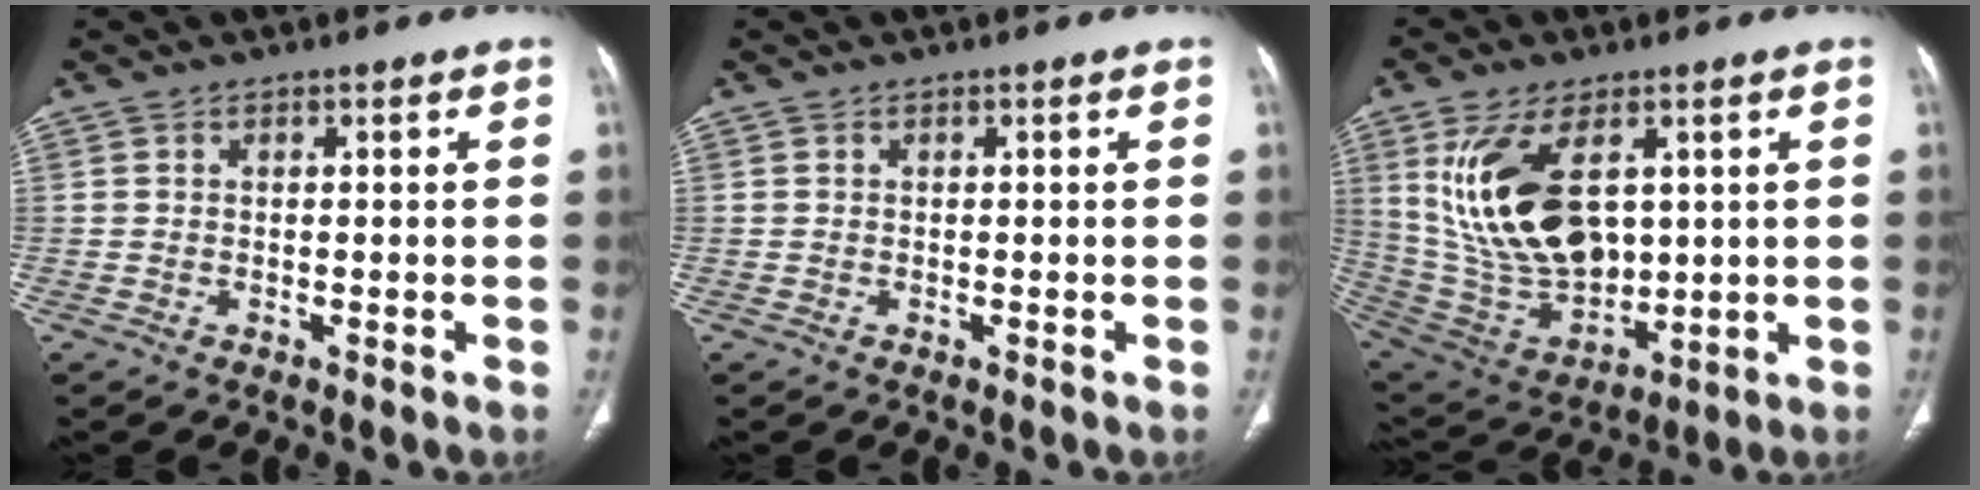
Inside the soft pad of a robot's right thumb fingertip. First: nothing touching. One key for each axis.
{"total": 0.0}
{"total": 19.4, "fx": 5.3, "fy": 11.0, "fz": 15.1, "tx": -0.268, "ty": -0.025, "tz": 0.125}